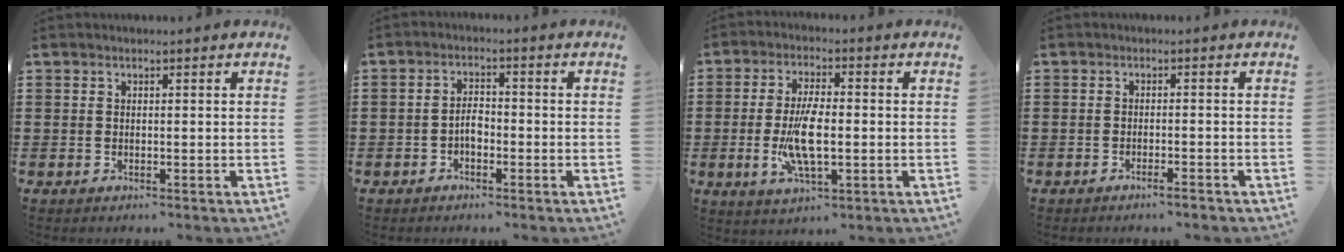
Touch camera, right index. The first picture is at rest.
{"total": 2.5, "force": [-0.9, 1.4, 1.9], "torque": [-0.039, 0.004, -0.019]}
{"total": 8.9, "force": [-1.2, 3.2, 8.2], "torque": [-0.172, -0.009, -0.025]}
{"total": 1.5, "force": [-1.3, 0.0, 0.8], "torque": [-0.015, -0.001, -0.023]}